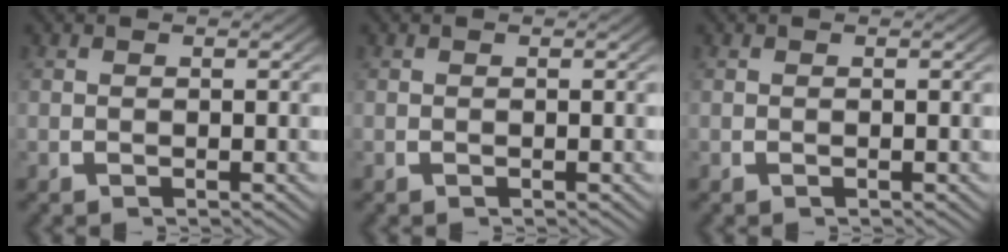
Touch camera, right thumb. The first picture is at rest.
{"total": 0.0}
{"total": 0.0}